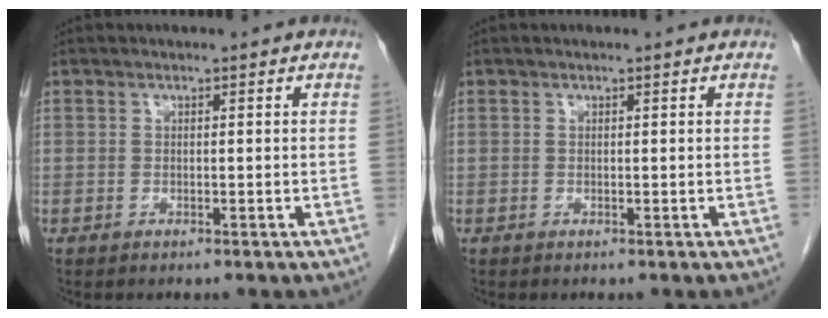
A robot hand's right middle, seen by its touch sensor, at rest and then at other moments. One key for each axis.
{"total": 0.0}